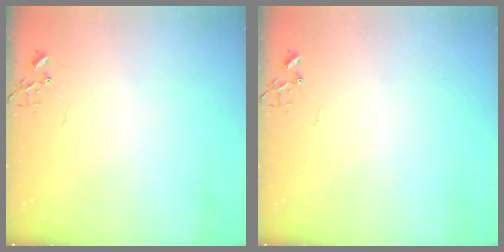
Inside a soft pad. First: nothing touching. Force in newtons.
{"total": 0.0}